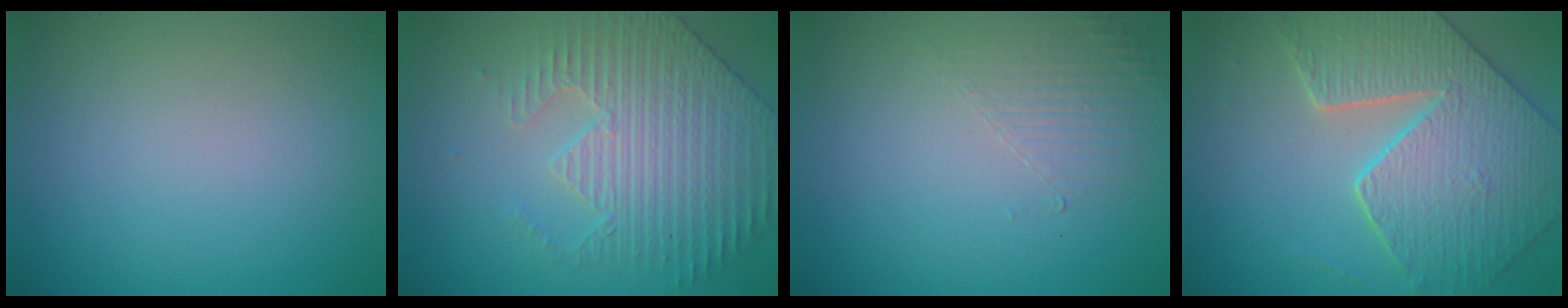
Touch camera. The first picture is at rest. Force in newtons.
{"total": 4.2, "press": 4.0, "slide": 1.2}
{"total": 1.6, "press": 0.4, "slide": 1.5}
{"total": 6.0, "press": 5.4, "slide": 2.6}